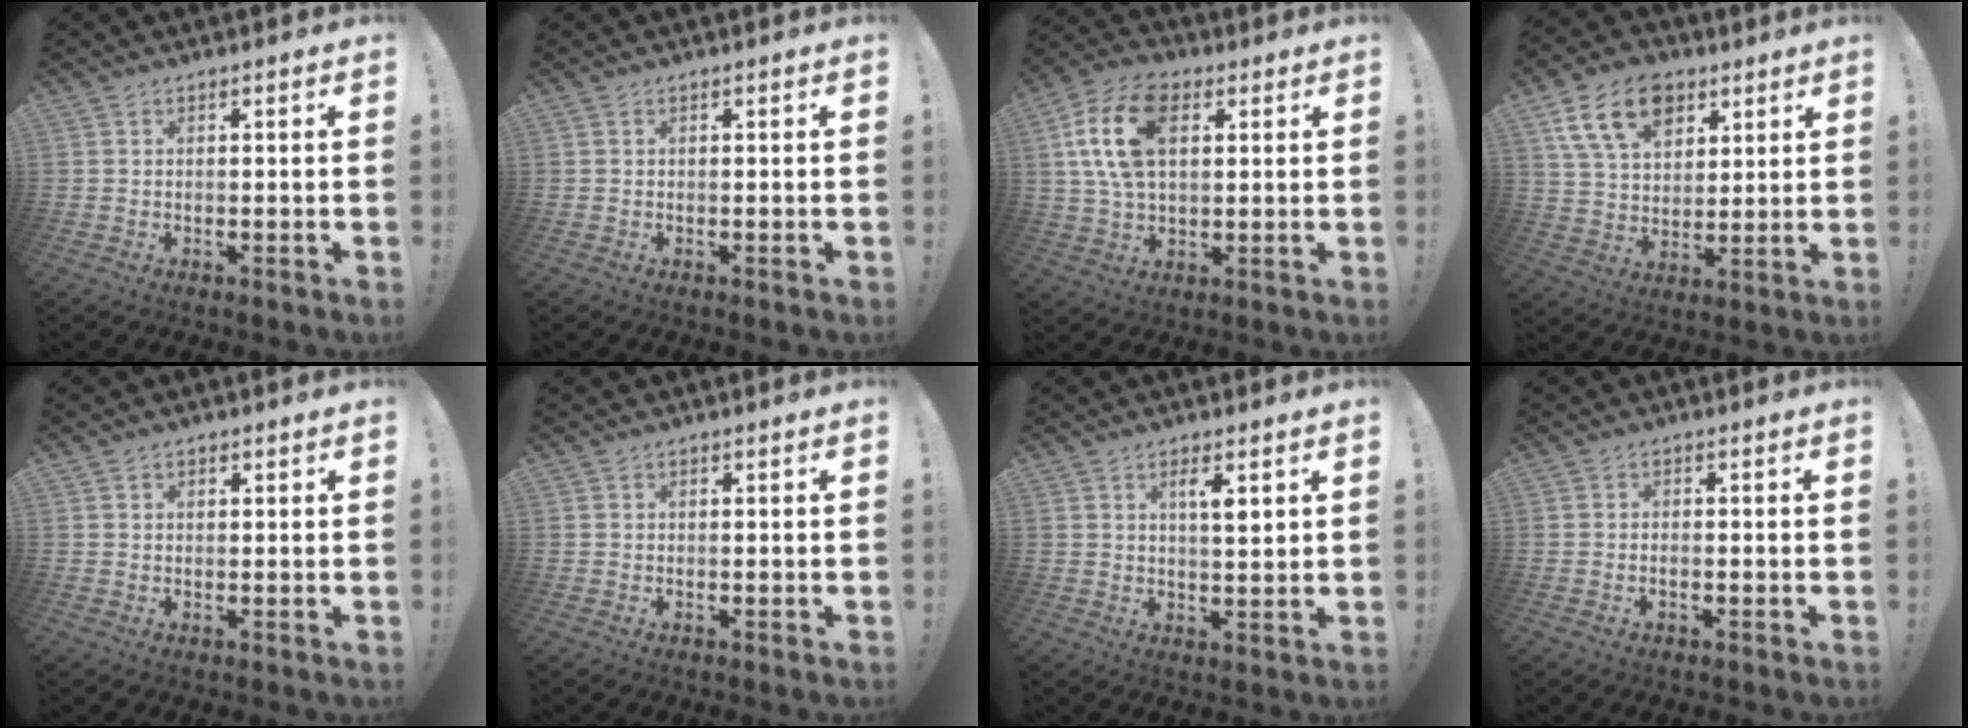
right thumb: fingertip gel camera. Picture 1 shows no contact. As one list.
[{"total": 0.0}, {"total": 16.5, "force": [4.8, 10.3, 12.0], "torque": [-0.228, 0.007, 0.087]}, {"total": 16.6, "force": [8.2, 11.3, 9.1], "torque": [-0.146, -0.029, 0.155]}, {"total": 1.0, "force": [0.7, 0.8, 0.2], "torque": [-0.002, 0.000, 0.012]}, {"total": 0.0}, {"total": 4.5, "force": [2.1, 0.8, 3.9], "torque": [-0.065, -0.012, 0.030]}, {"total": 1.2, "force": [-0.7, 0.1, 0.9], "torque": [-0.021, 0.002, -0.011]}]